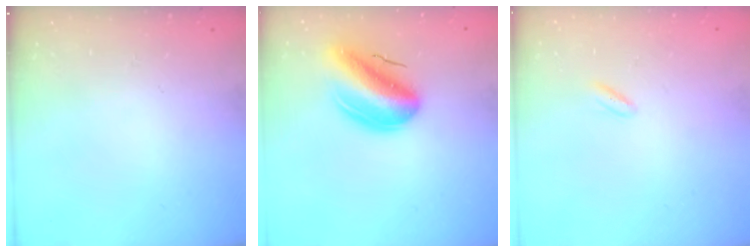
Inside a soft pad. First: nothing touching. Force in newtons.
{"total": 14.5, "press": 13.9, "slide": 3.9}
{"total": 2.2, "press": 2.0, "slide": 1.0}